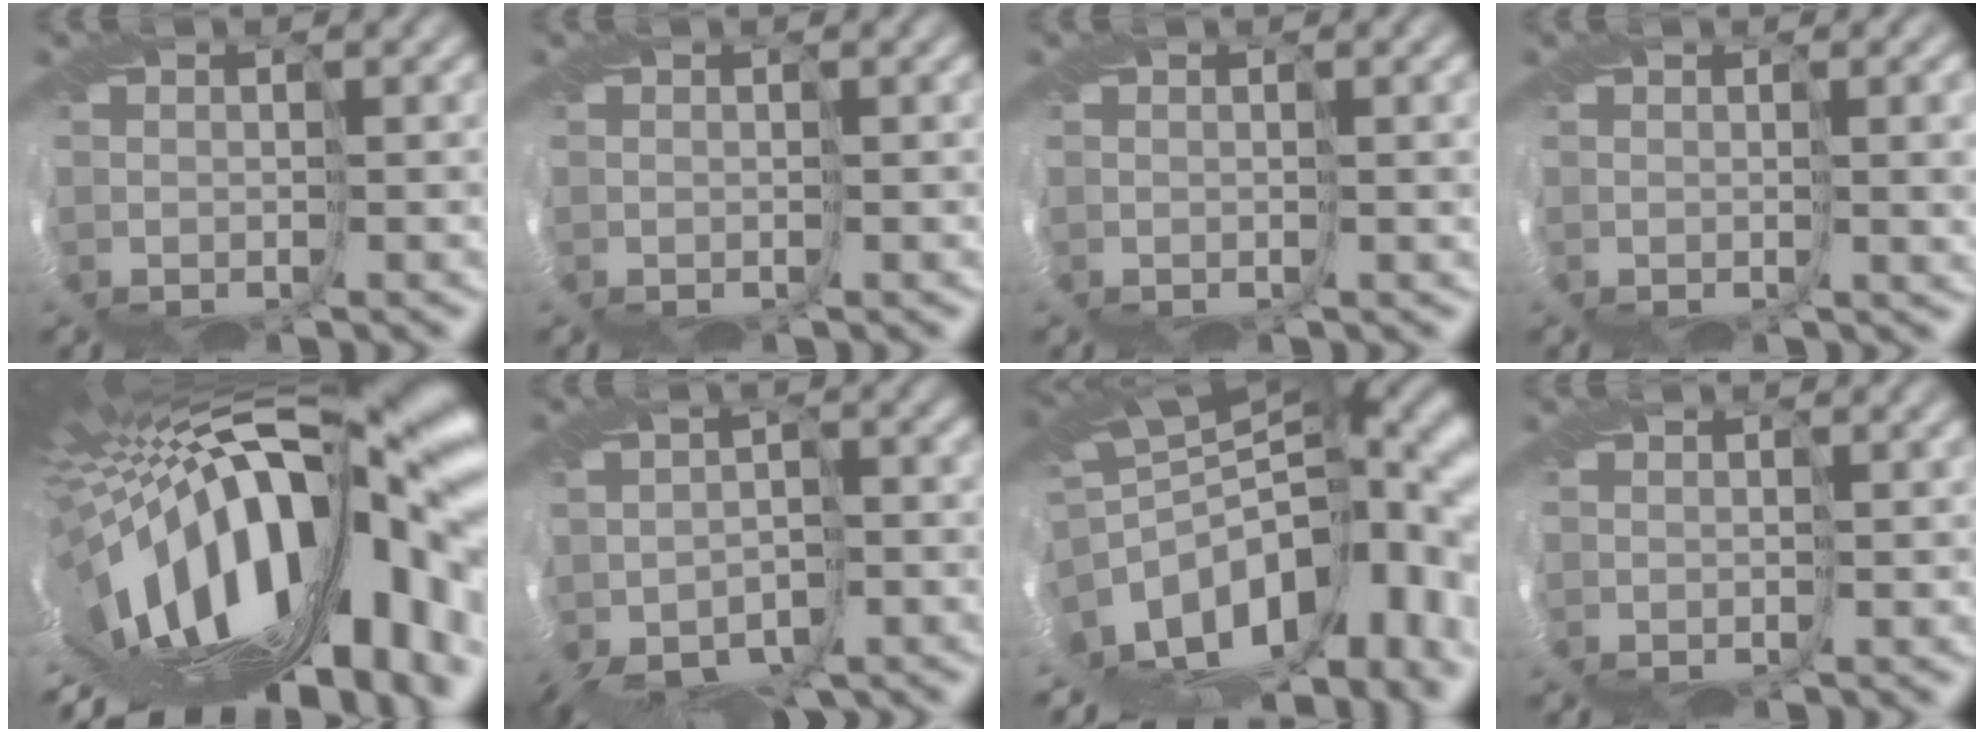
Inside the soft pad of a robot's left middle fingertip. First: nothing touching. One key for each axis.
{"total": 0.0}
{"total": 1.6, "fx": 0.4, "fy": 0.4, "fz": 1.5, "tx": -0.027, "ty": 0.000, "tz": 0.008}
{"total": 4.6, "fx": 0.5, "fy": 1.7, "fz": 4.3, "tx": -0.070, "ty": 0.001, "tz": 0.028}
{"total": 20.0, "fx": -4.6, "fy": 8.3, "fz": 17.6, "tx": -0.292, "ty": -0.030, "tz": -0.091}
{"total": 7.1, "fx": -4.0, "fy": 3.7, "fz": 4.5, "tx": -0.088, "ty": -0.017, "tz": -0.065}
{"total": 15.1, "fx": -6.4, "fy": 7.5, "fz": 11.5, "tx": -0.218, "ty": -0.022, "tz": -0.100}
{"total": 0.0}